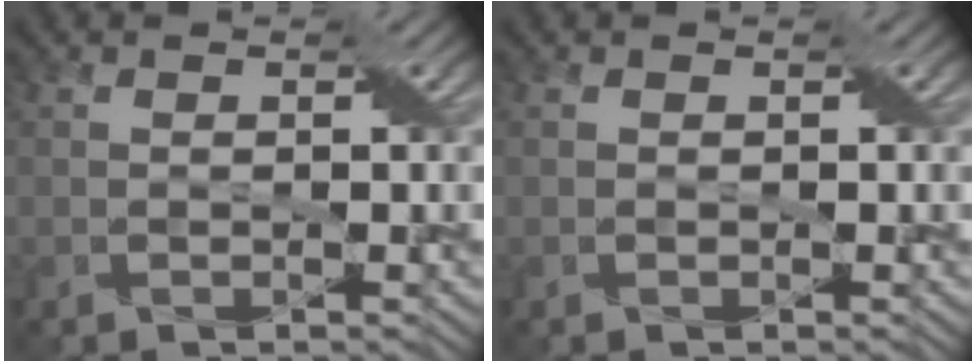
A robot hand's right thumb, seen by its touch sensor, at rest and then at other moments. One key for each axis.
{"total": 0.0}